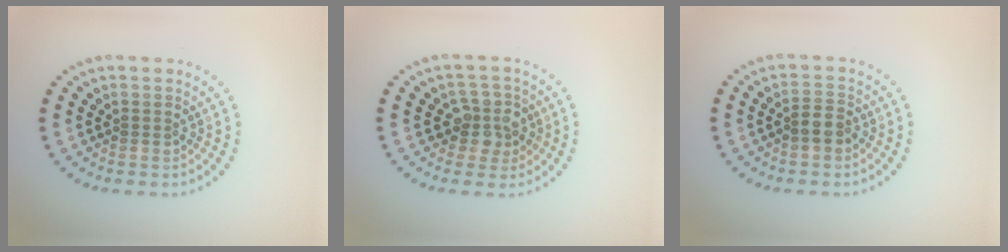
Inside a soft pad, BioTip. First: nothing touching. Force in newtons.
{"total": 3.0, "press": 2.7, "slide": 1.3}
{"total": 1.9, "press": 1.7, "slide": 0.8}